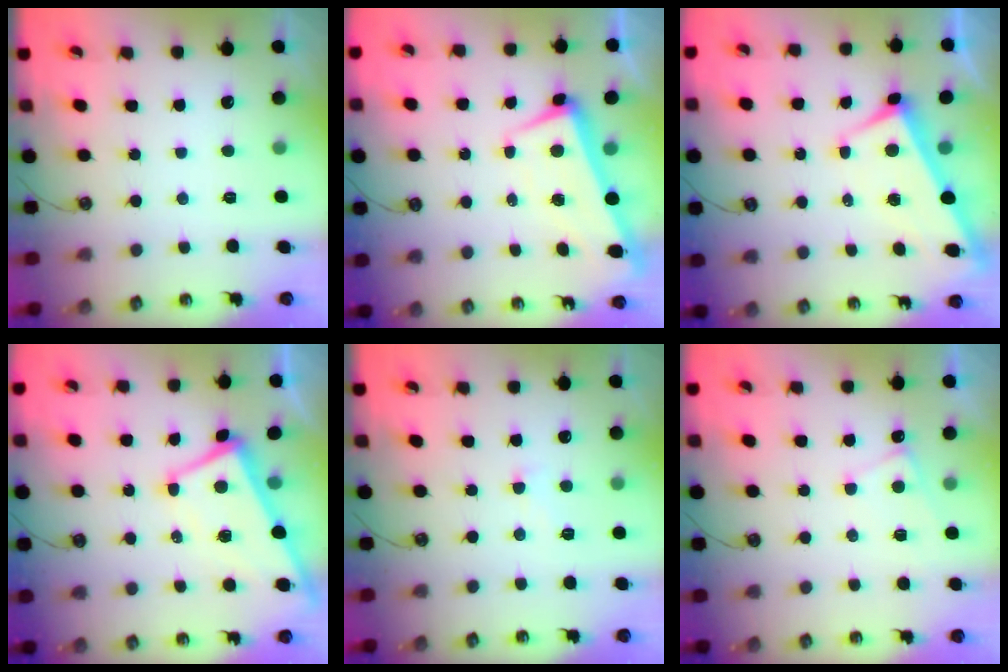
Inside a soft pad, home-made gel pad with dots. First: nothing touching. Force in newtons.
{"total": 2.3, "press": 1.5, "slide": 1.7}
{"total": 2.9, "press": 2.8, "slide": 0.9}
{"total": 1.0, "press": 0.6, "slide": 0.8}
{"total": 1.1, "press": 0.7, "slide": 0.8}
{"total": 2.6, "press": 2.5, "slide": 0.3}